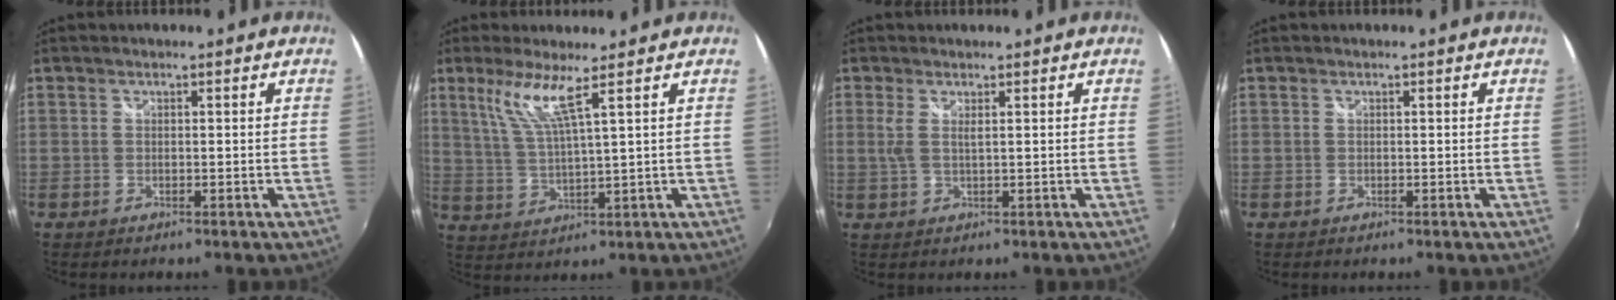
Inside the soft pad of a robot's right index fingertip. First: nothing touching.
{"total": 6.8, "force": [4.1, -0.2, 5.5], "torque": [-0.113, -0.006, 0.089]}
{"total": 2.2, "force": [0.8, 0.1, 2.0], "torque": [-0.040, -0.002, 0.013]}
{"total": 0.0}